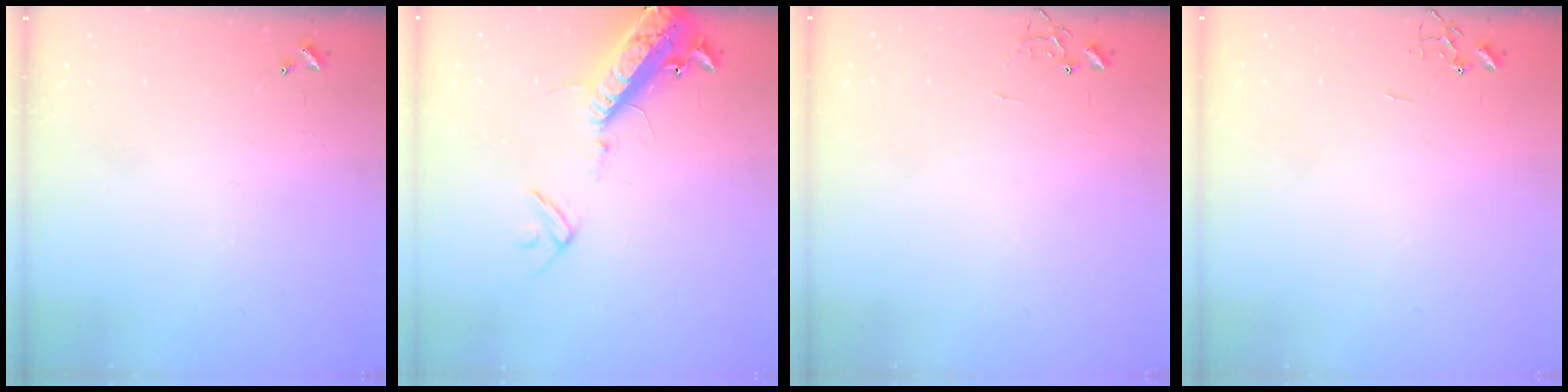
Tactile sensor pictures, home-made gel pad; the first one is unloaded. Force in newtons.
{"total": 16.4, "press": 16.1, "slide": 3.1}
{"total": 5.8, "press": 5.8, "slide": 0.5}
{"total": 0.0}